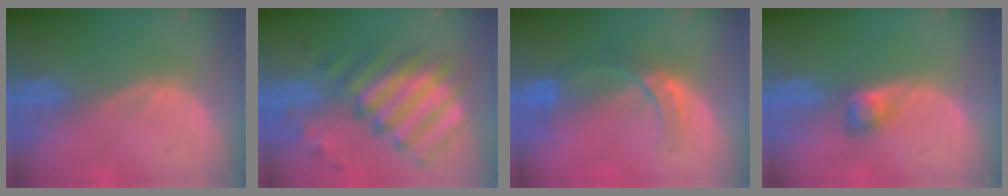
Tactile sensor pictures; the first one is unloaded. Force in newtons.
{"total": 11.7, "press": 10.4, "slide": 5.3}
{"total": 4.7, "press": 4.6, "slide": 1.0}
{"total": 2.4, "press": 2.4, "slide": 0.4}